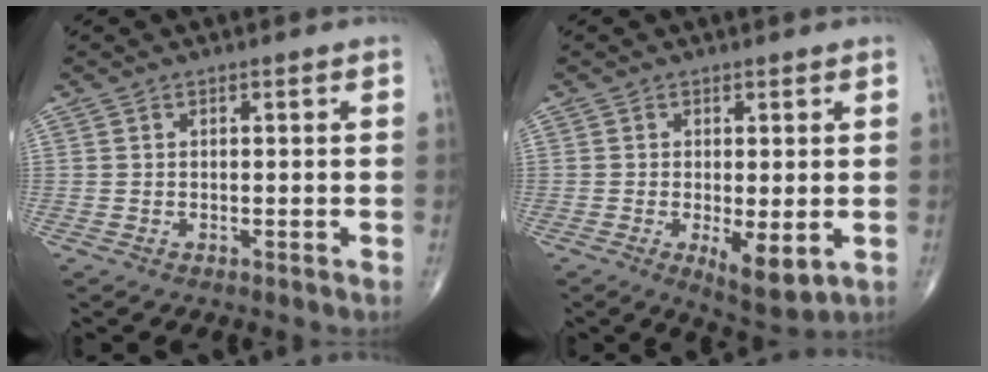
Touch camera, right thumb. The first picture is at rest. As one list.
[{"total": 6.6, "force": [-1.4, 2.4, 6.0], "torque": [-0.093, -0.021, -0.017]}]